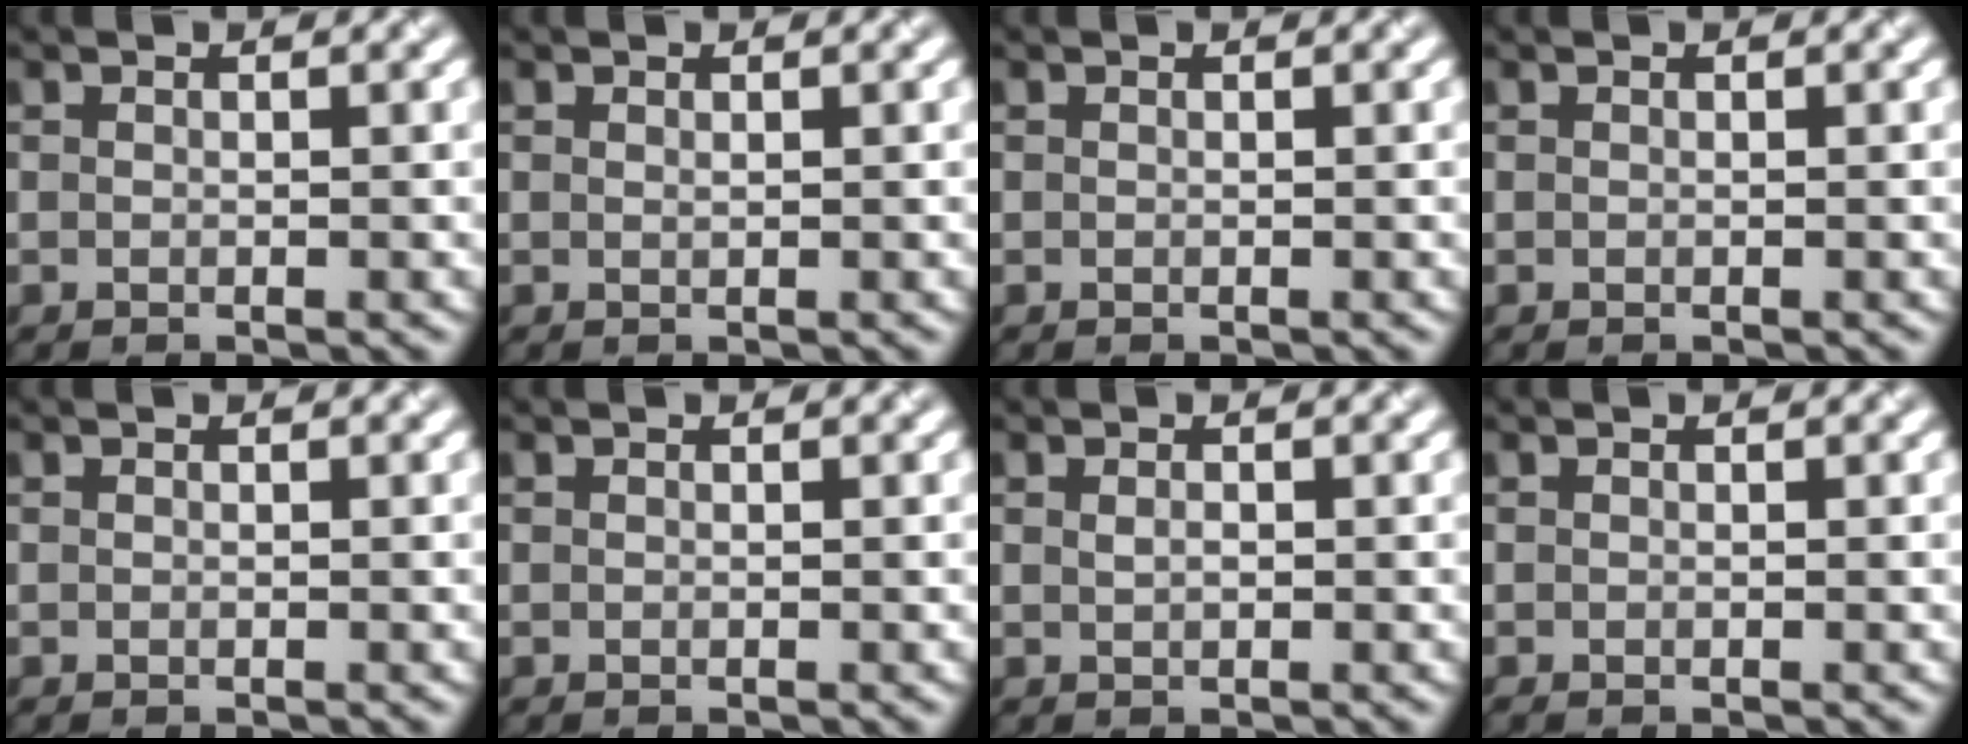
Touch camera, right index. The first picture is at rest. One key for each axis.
{"total": 0.0}
{"total": 0.0}
{"total": 0.0}
{"total": 0.0}
{"total": 0.0}
{"total": 0.6, "fx": 0.1, "fy": 0.3, "fz": 0.5, "tx": -0.012, "ty": 0.001, "tz": 0.003}
{"total": 0.0}